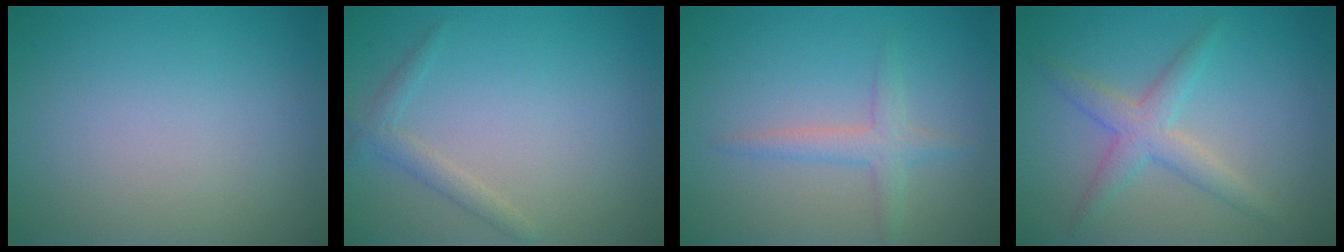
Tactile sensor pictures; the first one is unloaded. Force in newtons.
{"total": 1.5, "press": 1.5, "slide": 0.1}
{"total": 2.2, "press": 2.2, "slide": 0.1}
{"total": 3.0, "press": 3.0, "slide": 0.1}